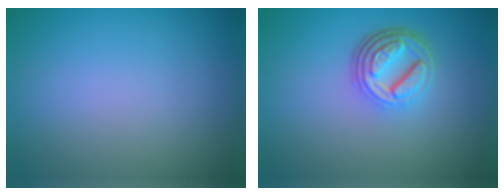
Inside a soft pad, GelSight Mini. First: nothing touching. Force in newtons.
{"total": 4.6, "press": 3.4, "slide": 3.1}